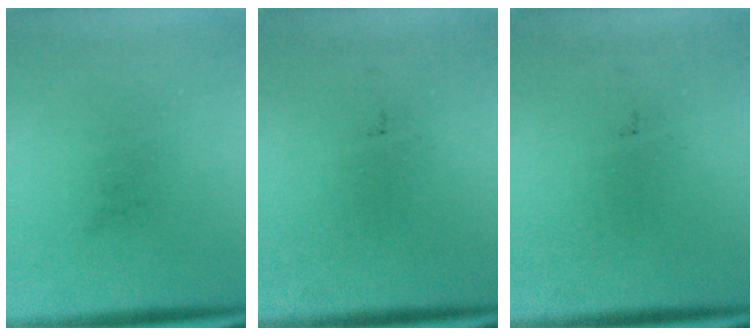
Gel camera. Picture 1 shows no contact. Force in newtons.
{"total": 0.0}
{"total": 0.0}